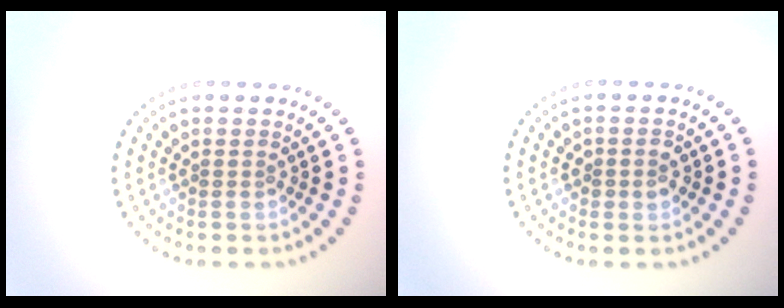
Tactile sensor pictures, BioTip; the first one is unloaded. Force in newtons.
{"total": 1.4, "press": 1.4, "slide": 0.4}